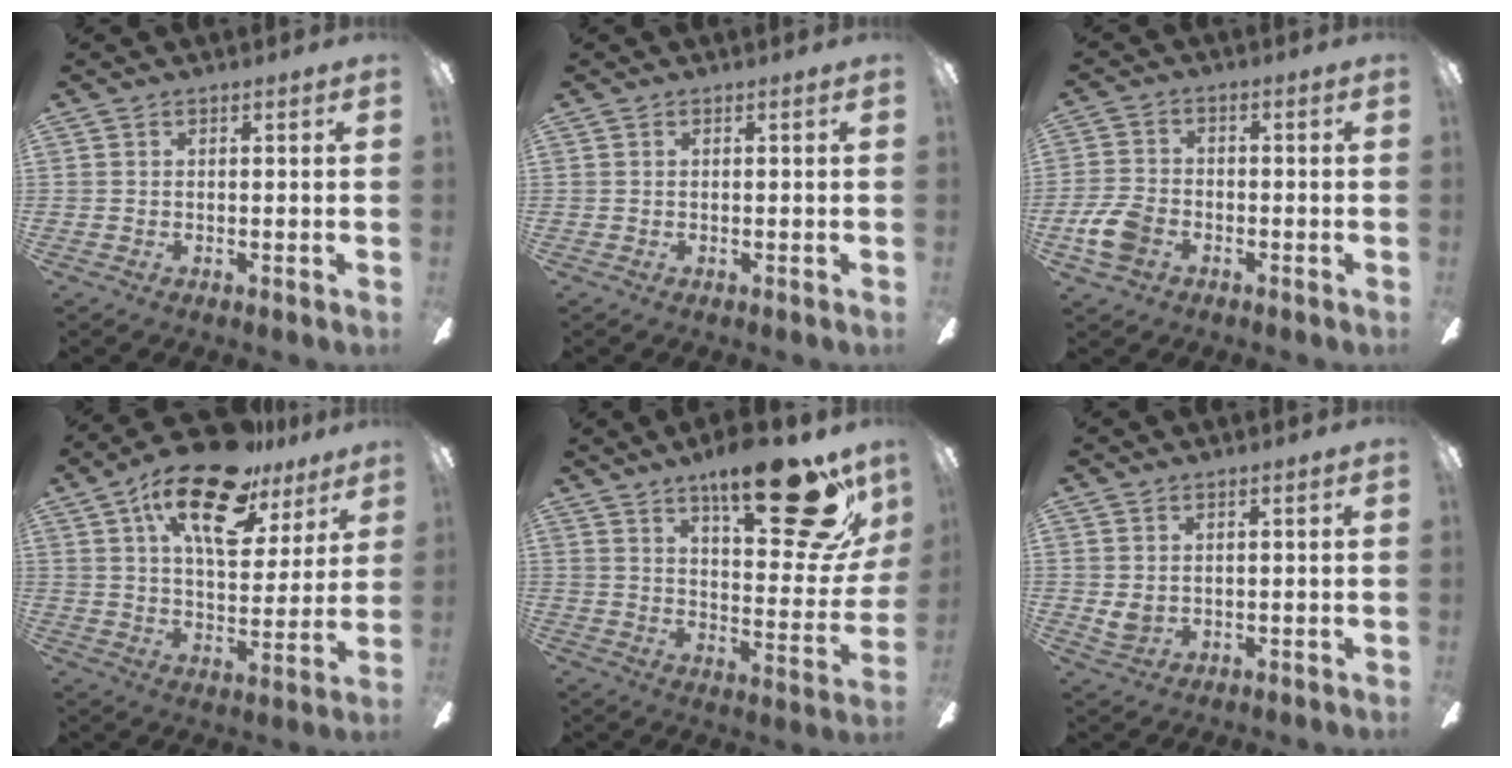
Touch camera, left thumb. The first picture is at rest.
{"total": 0.0}
{"total": 8.2, "force": [-3.5, 5.5, 4.9], "torque": [-0.114, 0.014, -0.064]}
{"total": 21.0, "force": [12.5, 8.9, 14.3], "torque": [-0.235, -0.053, 0.211]}
{"total": 26.1, "force": [16.6, 8.6, 18.2], "torque": [-0.241, -0.102, 0.260]}
{"total": 3.1, "force": [1.5, 2.1, 1.7], "torque": [-0.026, -0.001, 0.026]}